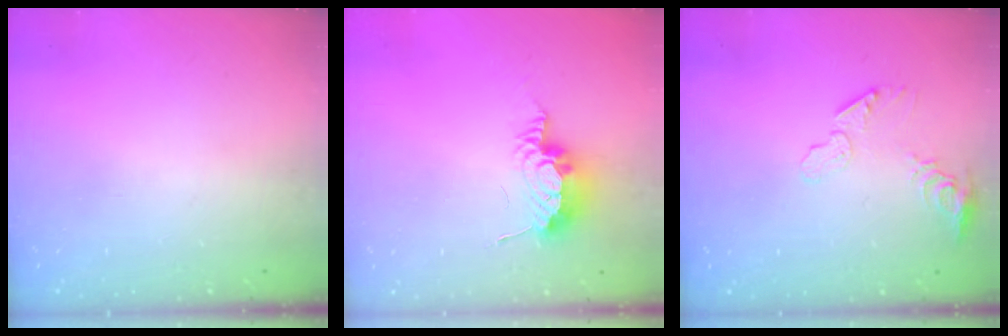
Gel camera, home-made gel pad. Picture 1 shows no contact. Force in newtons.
{"total": 10.3, "press": 9.3, "slide": 4.4}
{"total": 8.1, "press": 8.1, "slide": 0.5}